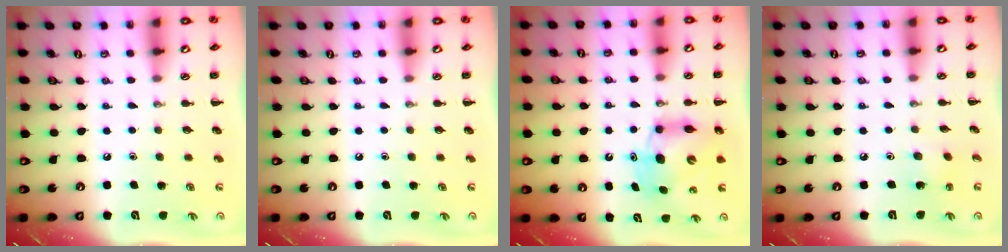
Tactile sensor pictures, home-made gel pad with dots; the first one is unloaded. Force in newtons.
{"total": 0.0}
{"total": 8.4, "press": 8.4, "slide": 0.9}
{"total": 1.9, "press": 1.8, "slide": 0.7}